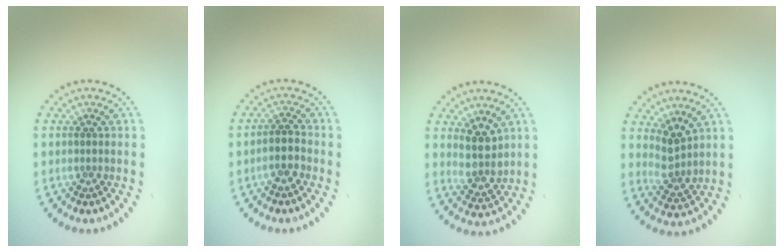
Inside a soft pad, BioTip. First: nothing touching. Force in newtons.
{"total": 2.3, "press": 2.0, "slide": 1.2}
{"total": 3.3, "press": 2.9, "slide": 1.6}
{"total": 2.6, "press": 2.0, "slide": 1.7}